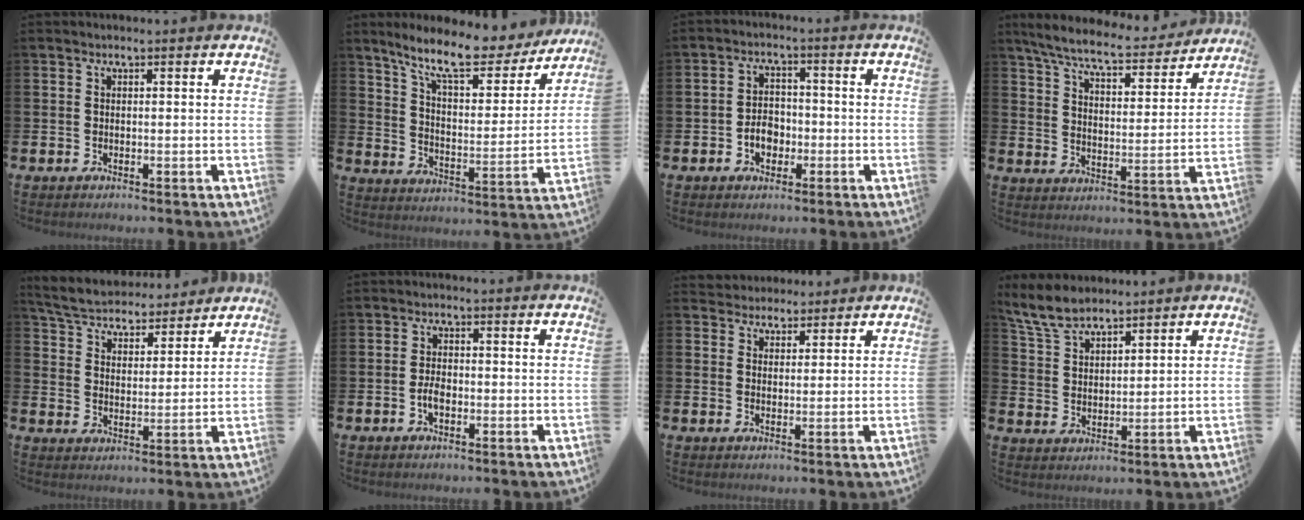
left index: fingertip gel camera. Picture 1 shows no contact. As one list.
[{"total": 11.5, "force": [9.9, 2.9, 5.2], "torque": [-0.128, -0.055, 0.171]}, {"total": 3.8, "force": [-1.2, 2.8, 2.2], "torque": [-0.026, -0.002, -0.029]}, {"total": 7.6, "force": [7.0, 0.9, 2.9], "torque": [-0.091, -0.040, 0.120]}, {"total": 5.5, "force": [5.3, 1.3, 0.5], "torque": [-0.044, -0.034, 0.093]}, {"total": 2.5, "force": [-0.7, 1.3, 2.0], "torque": [-0.035, 0.002, -0.013]}, {"total": 3.1, "force": [2.8, 1.1, -0.6], "torque": [-0.001, -0.012, 0.052]}, {"total": 6.1, "force": [5.6, 1.8, 1.8], "torque": [-0.063, -0.012, 0.107]}]